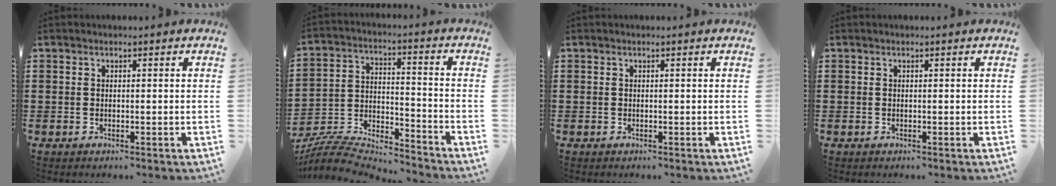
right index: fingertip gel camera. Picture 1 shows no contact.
{"total": 7.0, "force": [-6.8, 1.2, 1.6], "torque": [-0.045, -0.006, -0.139]}
{"total": 0.0}
{"total": 0.0}